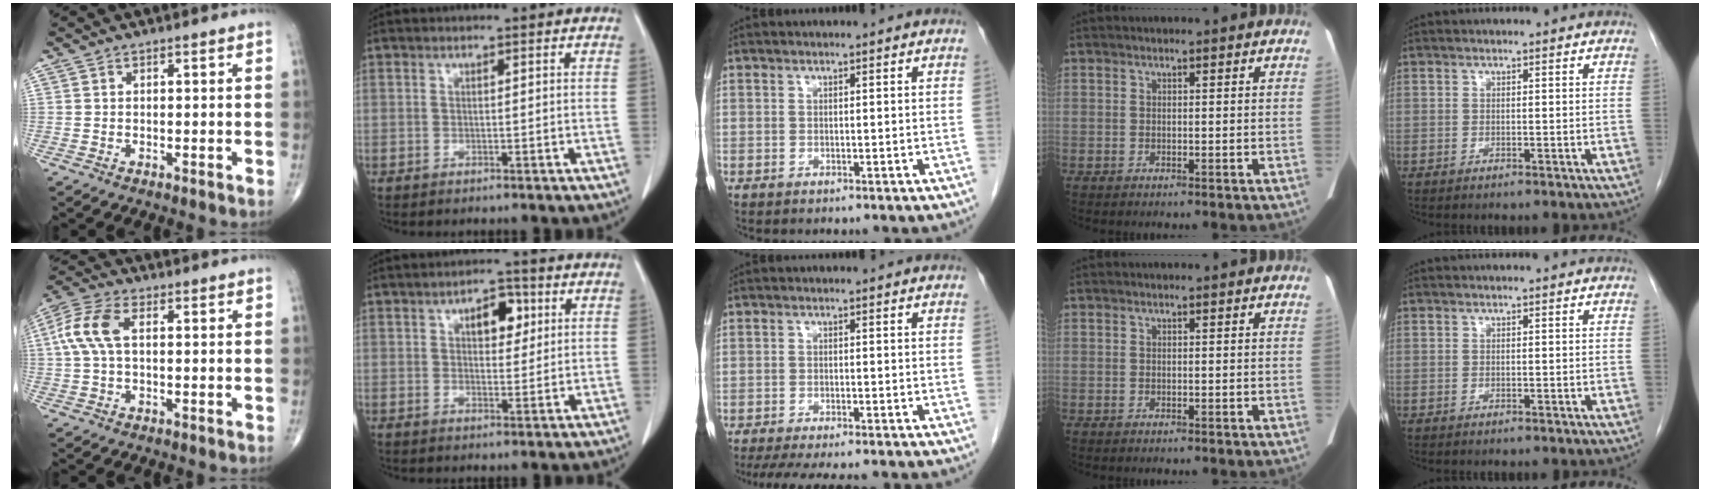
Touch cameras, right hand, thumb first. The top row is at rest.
{"thumb": {"total": 8.1, "force": [1.3, 4.3, 6.7], "torque": [-0.165, 0.024, 0.021]}, "index": {"total": 5.2, "force": [1.9, 2.7, 4.0], "torque": [-0.057, 0.011, 0.028]}, "middle": {"total": 10.5, "force": [-9.1, 1.4, 5.1], "torque": [-0.069, -0.015, -0.126]}}